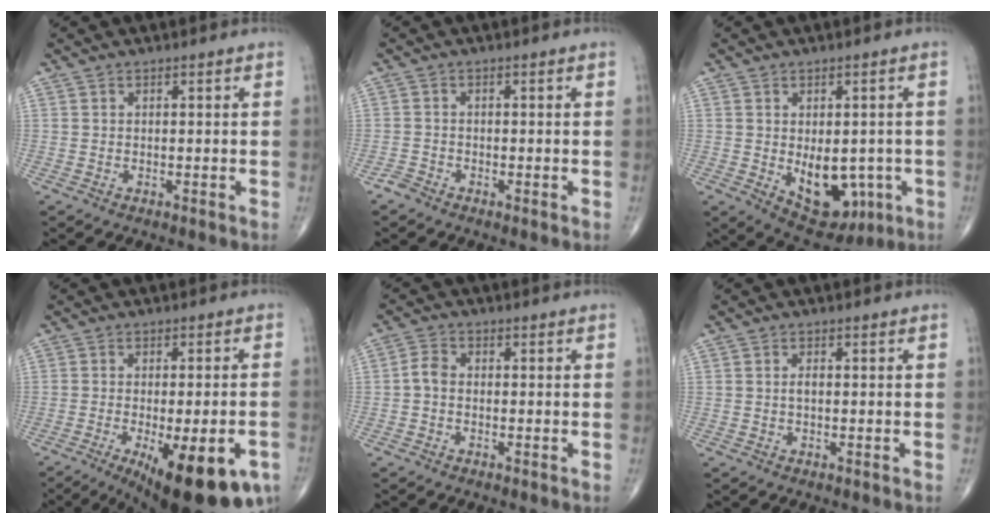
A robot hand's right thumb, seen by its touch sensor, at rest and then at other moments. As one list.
[{"total": 1.3, "force": [-1.1, 0.5, 0.3], "torque": [-0.004, -0.002, -0.027]}, {"total": 11.3, "force": [-2.2, 7.0, 8.6], "torque": [-0.088, -0.004, -0.012]}, {"total": 19.8, "force": [-8.7, 6.8, 16.5], "torque": [-0.185, -0.004, -0.110]}, {"total": 2.7, "force": [-0.5, 1.9, 1.9], "torque": [-0.033, 0.008, -0.019]}, {"total": 1.0, "force": [-0.1, 0.5, 0.9], "torque": [-0.017, 0.001, -0.002]}]